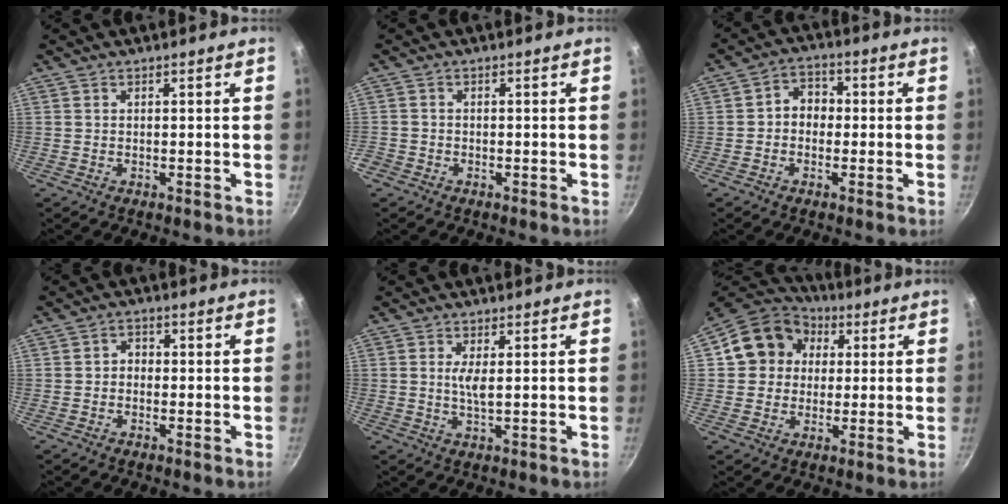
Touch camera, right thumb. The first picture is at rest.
{"total": 1.7, "force": [-1.1, 1.3, 0.3], "torque": [-0.013, 0.002, -0.021]}
{"total": 5.1, "force": [-0.3, 4.2, 2.9], "torque": [-0.014, 0.014, -0.016]}
{"total": 2.1, "force": [-0.4, 1.8, 1.1], "torque": [-0.008, 0.009, -0.010]}
{"total": 3.0, "force": [0.6, 0.7, 2.8], "torque": [-0.056, -0.006, 0.013]}
{"total": 12.9, "force": [2.9, 11.4, 5.4], "torque": [-0.064, 0.023, 0.034]}